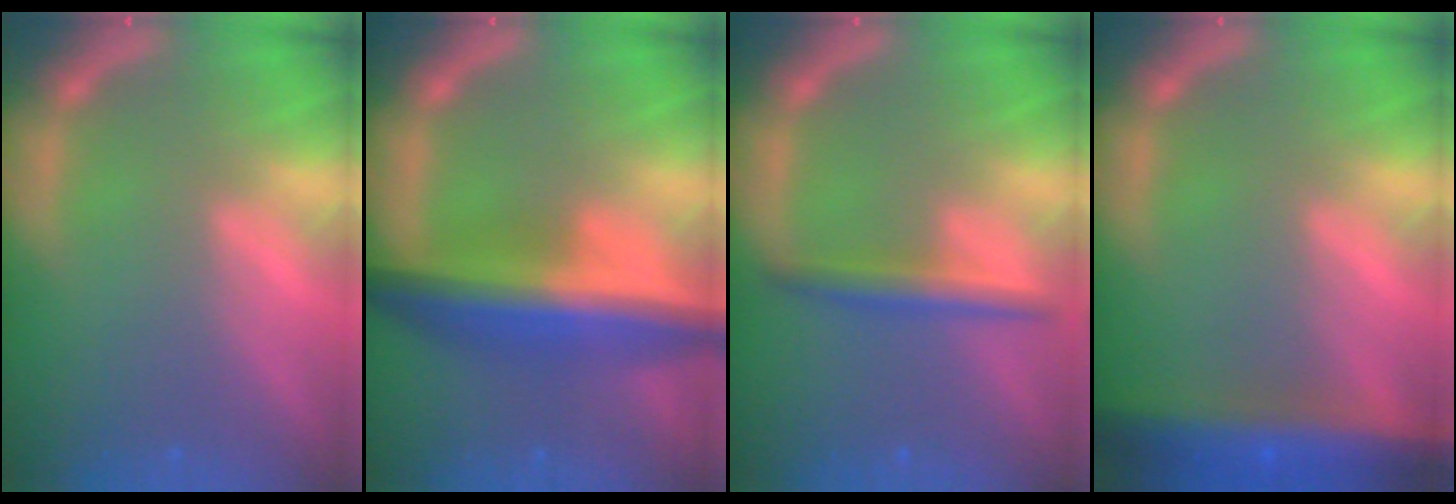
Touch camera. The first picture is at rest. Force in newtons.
{"total": 9.0}
{"total": 3.0}
{"total": 10.0}